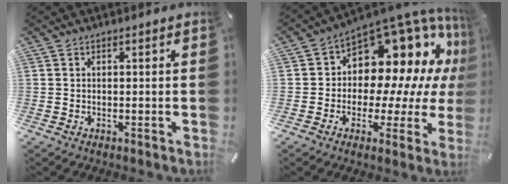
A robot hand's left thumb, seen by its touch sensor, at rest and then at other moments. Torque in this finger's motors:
{"motor_torque": [2.47, 2.54, 1.43, -0.59, 0.12]}